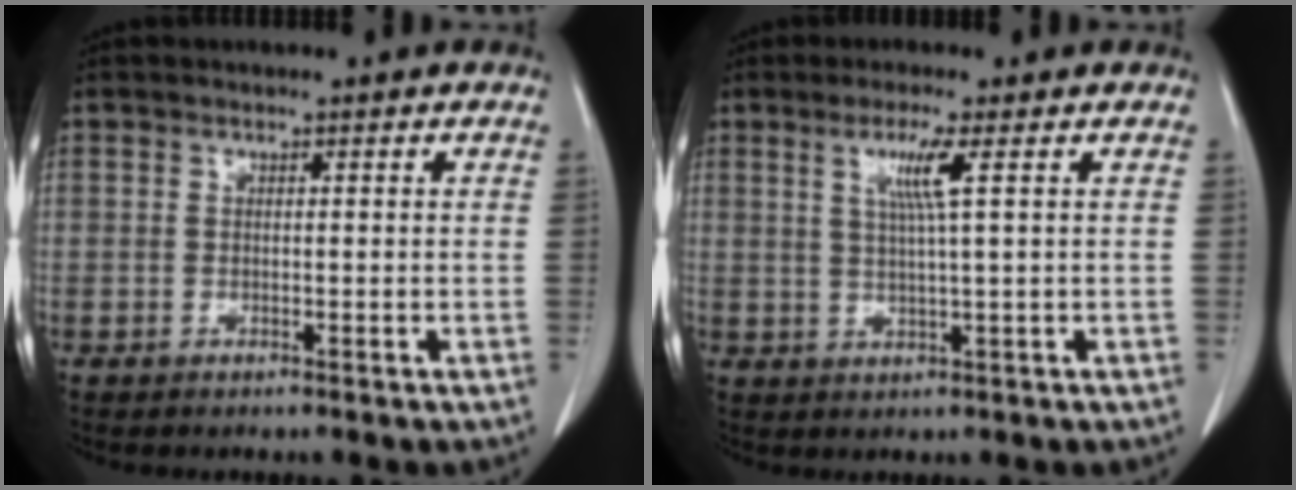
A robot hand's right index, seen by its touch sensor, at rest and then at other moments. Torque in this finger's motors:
{"motor_torque": [0.51, 0.19, 0.22, 0.06]}